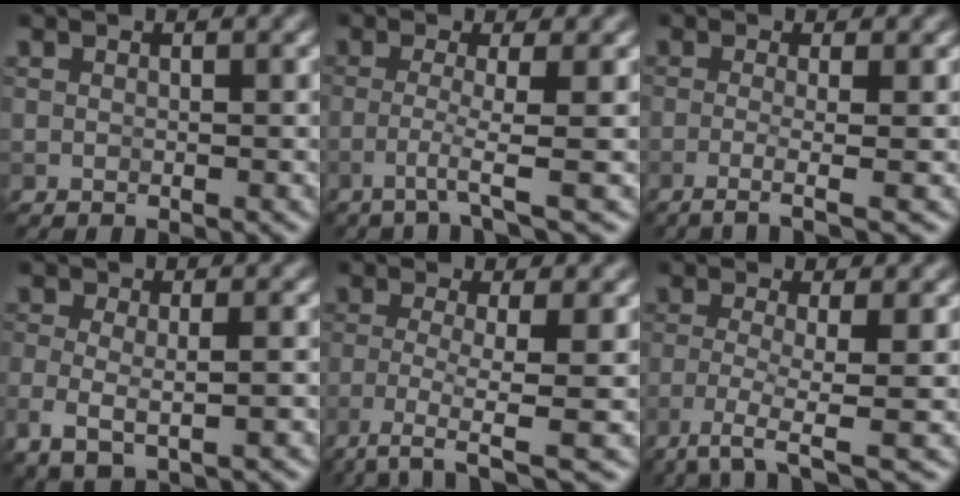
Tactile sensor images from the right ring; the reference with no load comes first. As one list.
[{"total": 2.8, "force": [-1.0, 0.1, 2.6], "torque": [-0.047, 0.000, -0.034]}, {"total": 3.2, "force": [-0.9, 1.0, 2.9], "torque": [-0.036, 0.000, -0.032]}, {"total": 3.6, "force": [-1.1, 1.9, 2.9], "torque": [-0.058, -0.008, -0.014]}, {"total": 4.5, "force": [-2.4, 0.6, 3.7], "torque": [-0.072, -0.007, -0.055]}, {"total": 4.3, "force": [-2.4, 0.6, 3.5], "torque": [-0.068, -0.008, -0.058]}]